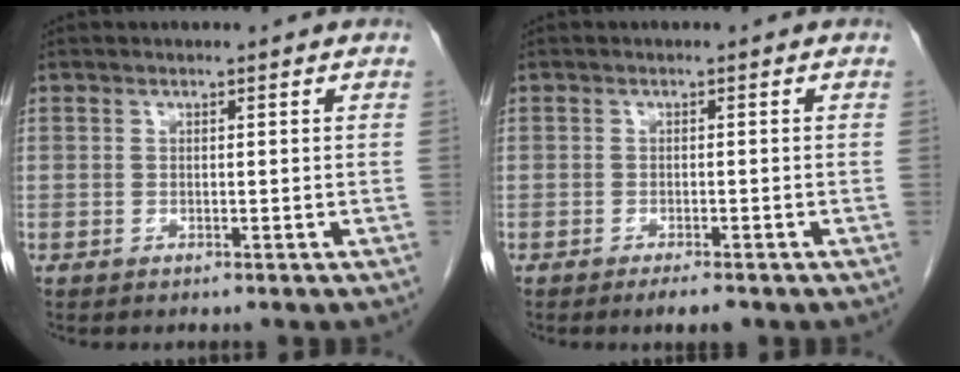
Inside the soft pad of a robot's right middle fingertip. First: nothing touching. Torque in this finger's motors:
{"motor_torque": [0.52, -0.59, 0.00, 0.04]}